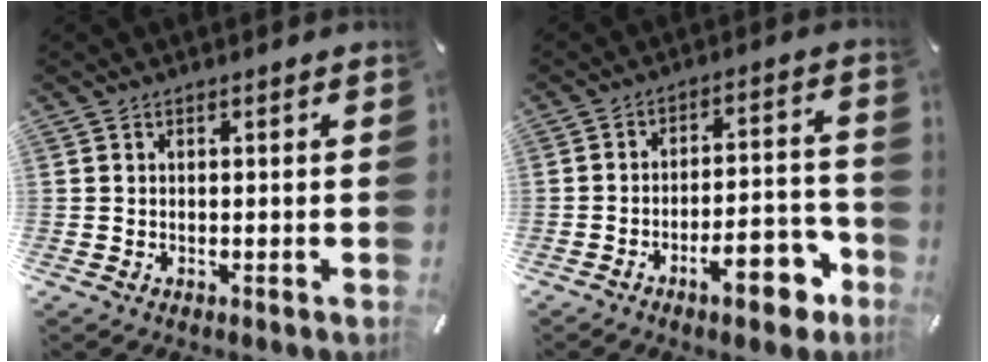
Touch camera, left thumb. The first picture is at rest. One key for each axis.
{"total": 13.1, "fx": -7.0, "fy": 4.9, "fz": 10.0, "tx": -0.128, "ty": 0.044, "tz": -0.110}